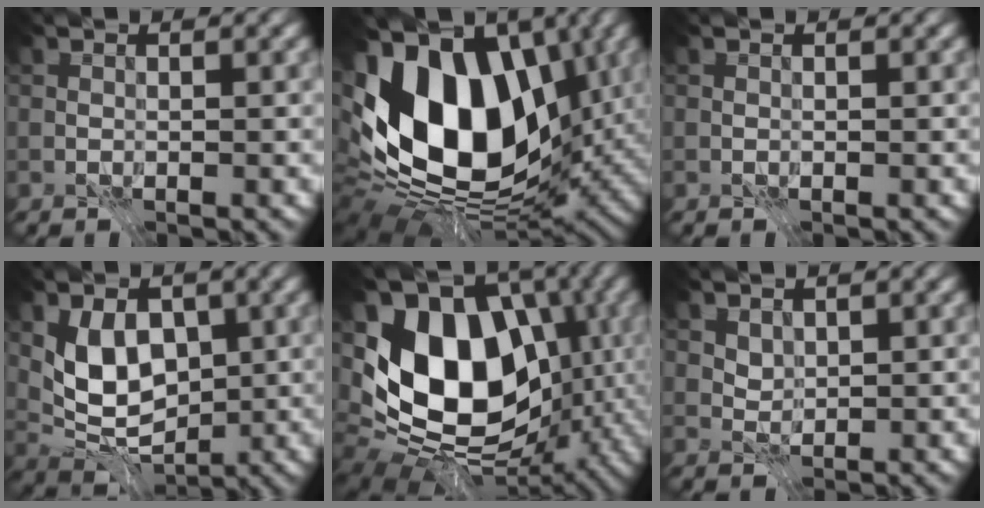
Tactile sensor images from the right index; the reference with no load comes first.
{"total": 16.8, "force": [0.6, 10.9, 12.8], "torque": [-0.234, 0.004, -0.008]}
{"total": 0.0}
{"total": 6.1, "force": [0.7, 4.1, 4.4], "torque": [-0.071, -0.013, 0.013]}
{"total": 15.7, "force": [-1.1, 10.7, 11.4], "torque": [-0.195, -0.005, -0.028]}
{"total": 1.4, "force": [0.9, 0.8, 0.6], "torque": [-0.015, -0.015, 0.031]}